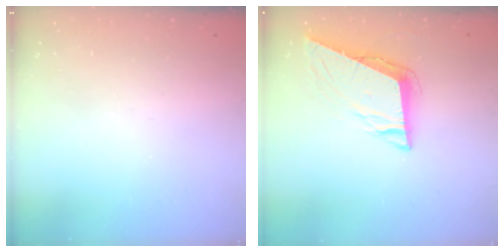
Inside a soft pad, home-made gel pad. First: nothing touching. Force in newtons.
{"total": 8.7, "press": 8.4, "slide": 2.1}